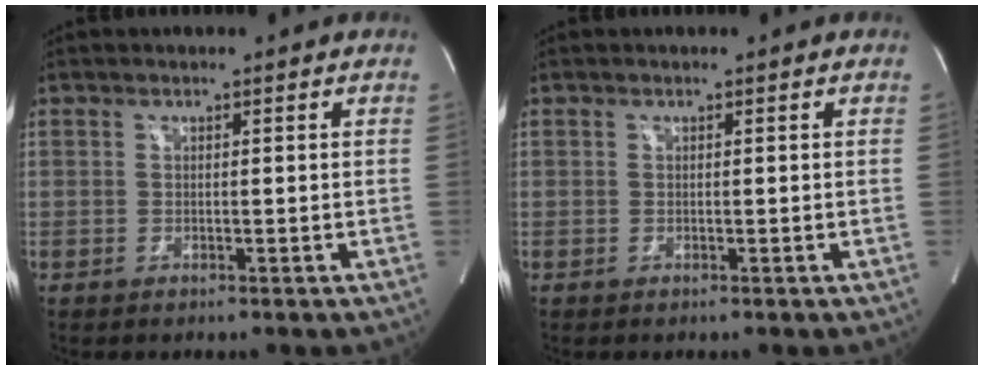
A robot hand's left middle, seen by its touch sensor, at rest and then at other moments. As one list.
[{"total": 0.0}]